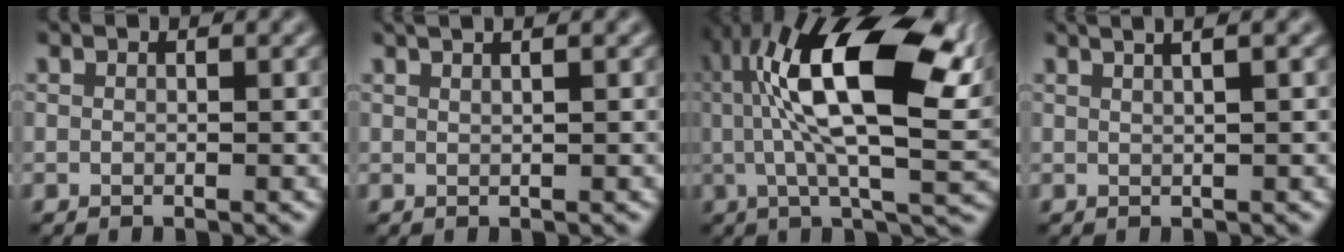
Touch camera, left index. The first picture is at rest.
{"total": 3.9, "force": [2.3, 1.8, 2.5], "torque": [-0.008, 0.027, -0.003]}
{"total": 14.4, "force": [2.4, 4.7, 13.4], "torque": [-0.232, 0.012, 0.036]}
{"total": 4.9, "force": [2.8, 2.2, 3.4], "torque": [-0.016, 0.036, 0.007]}